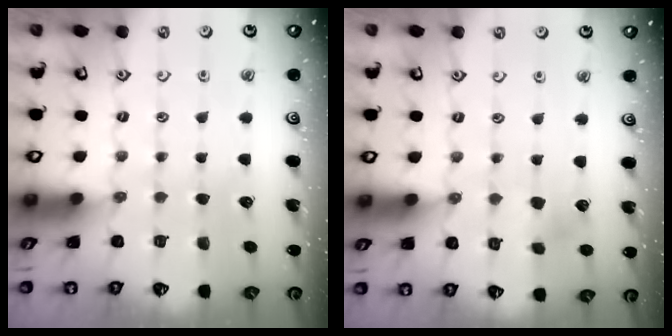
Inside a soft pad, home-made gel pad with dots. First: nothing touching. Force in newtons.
{"total": 3.0, "press": 2.9, "slide": 0.4}